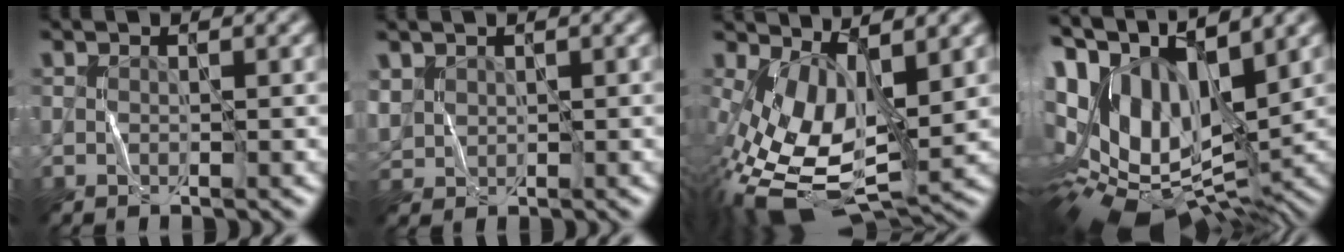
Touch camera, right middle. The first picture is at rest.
{"total": 2.0, "force": [1.0, 1.6, 0.7], "torque": [-0.023, 0.001, 0.026]}
{"total": 9.9, "force": [-0.6, 4.9, 8.6], "torque": [-0.179, -0.014, -0.007]}
{"total": 15.6, "force": [3.7, 7.9, 13.0], "torque": [-0.227, 0.008, 0.085]}